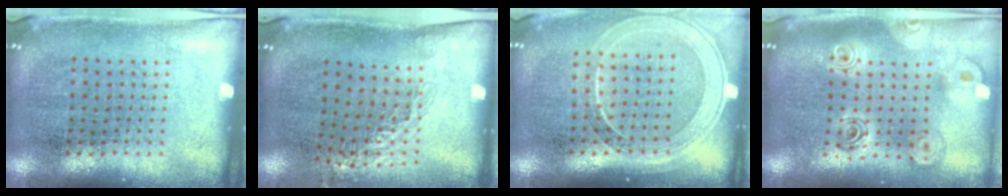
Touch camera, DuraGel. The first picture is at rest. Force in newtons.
{"total": 1.1, "press": 0.8, "slide": 0.6}
{"total": 1.7, "press": 1.6, "slide": 0.7}
{"total": 2.2, "press": 1.8, "slide": 1.3}